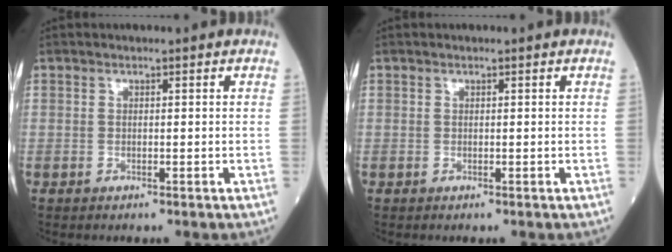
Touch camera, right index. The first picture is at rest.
{"total": 0.0}